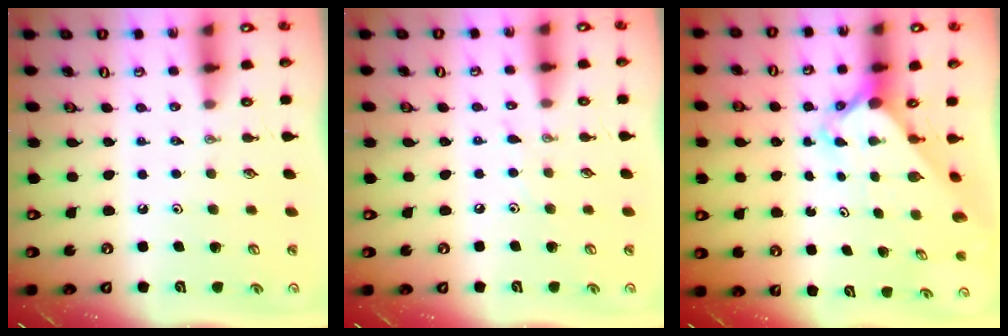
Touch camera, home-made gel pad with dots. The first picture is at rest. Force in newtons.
{"total": 4.4, "press": 4.3, "slide": 0.6}
{"total": 2.6, "press": 2.6, "slide": 0.2}